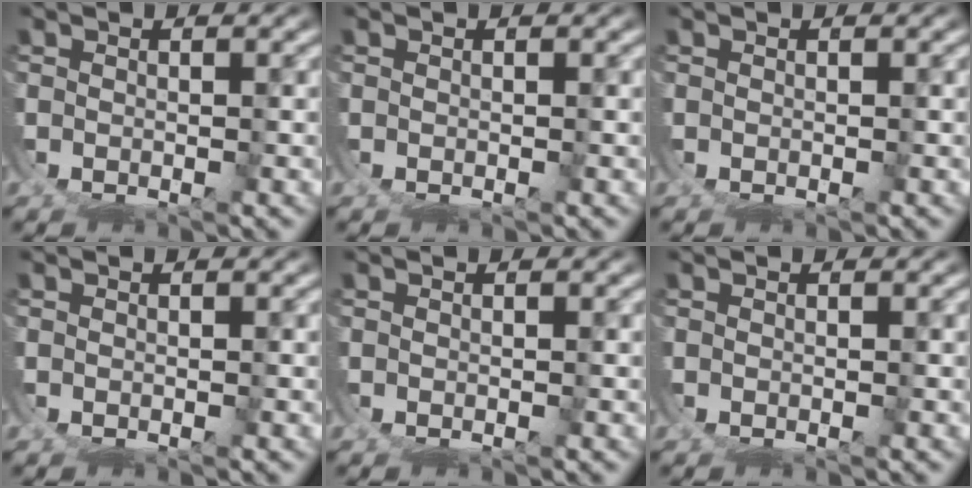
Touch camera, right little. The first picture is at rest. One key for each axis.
{"total": 0.0}
{"total": 0.0}
{"total": 0.0}
{"total": 0.0}
{"total": 0.0}